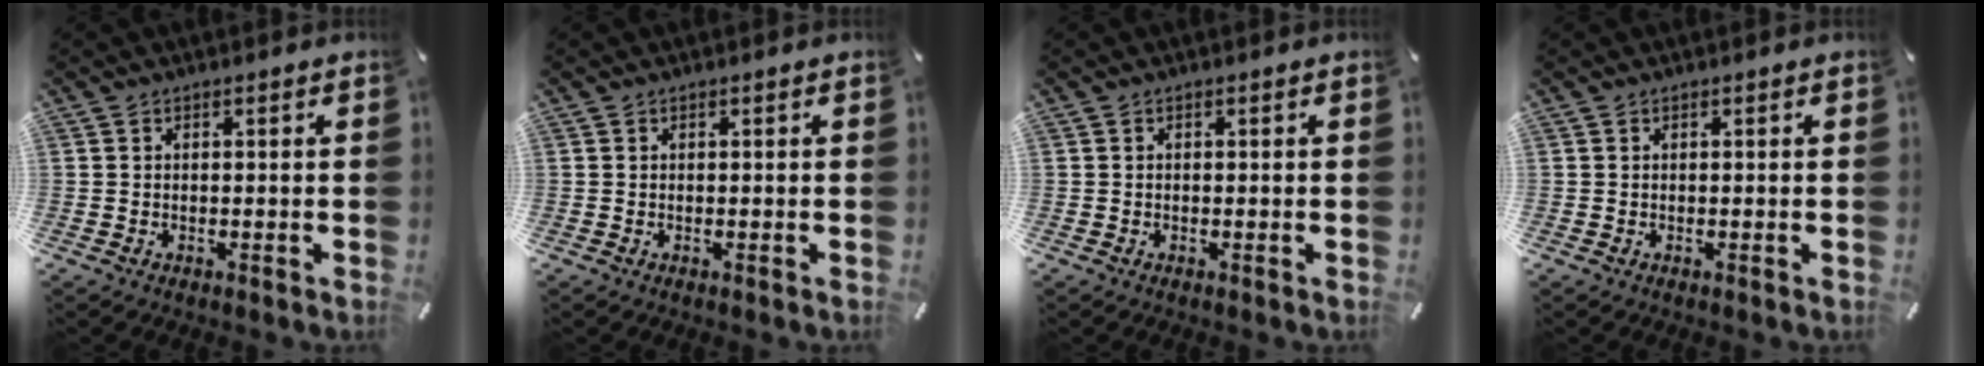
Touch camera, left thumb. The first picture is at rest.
{"total": 0.0}
{"total": 0.0}
{"total": 0.0}